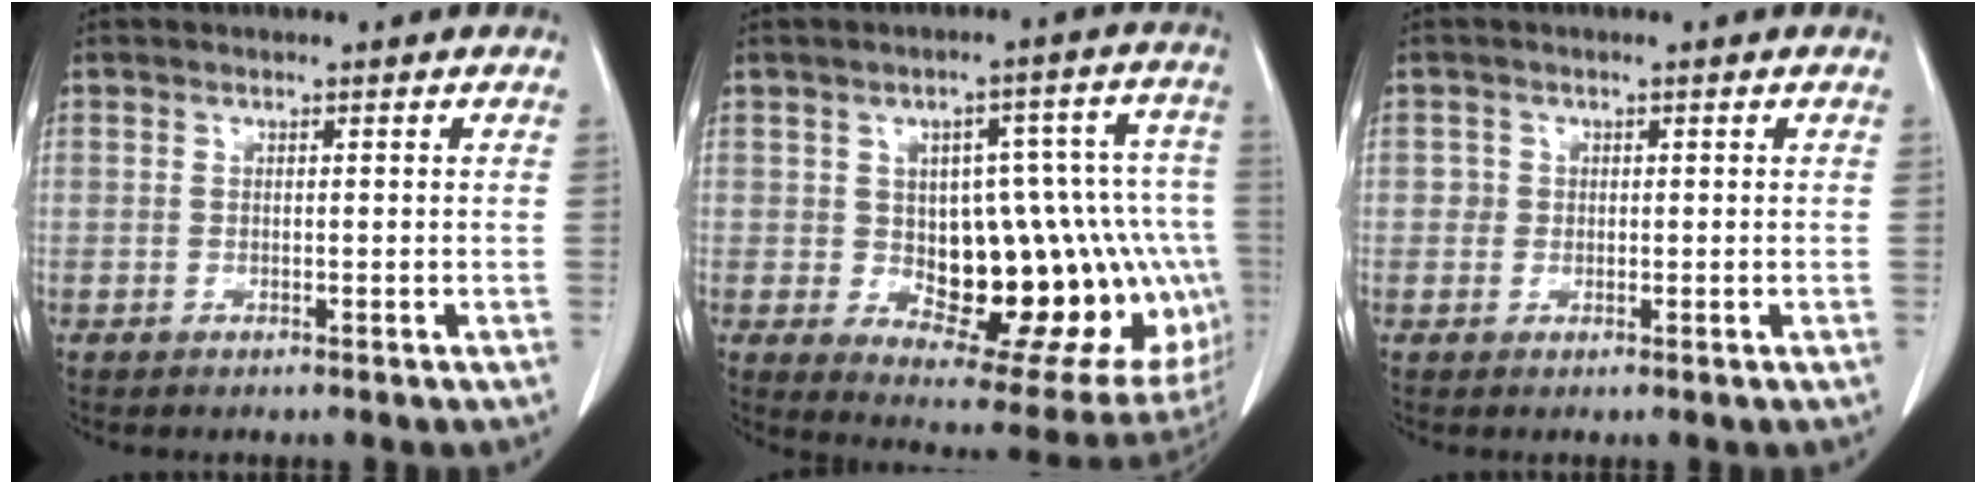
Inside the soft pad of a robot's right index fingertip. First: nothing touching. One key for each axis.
{"total": 23.5, "fx": -2.9, "fy": 9.8, "fz": 21.2, "tx": -0.183, "ty": 0.043, "tz": -0.003}
{"total": 1.3, "fx": 0.1, "fy": 1.3, "fz": 0.1, "tx": 0.008, "ty": 0.004, "tz": -0.002}